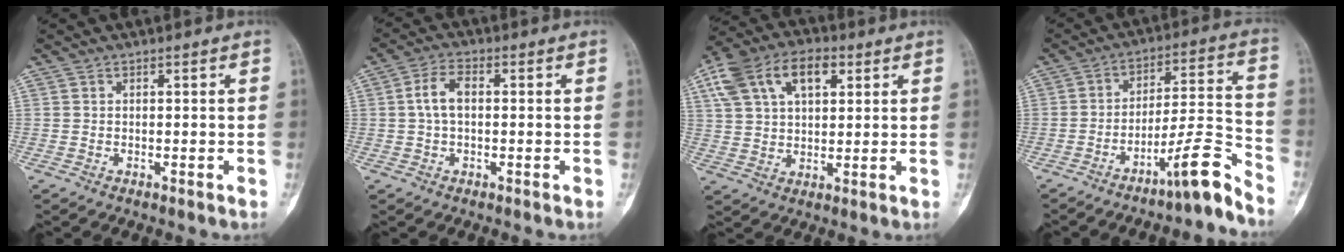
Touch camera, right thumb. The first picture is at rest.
{"total": 4.9, "force": [0.4, 2.7, 4.0], "torque": [-0.084, 0.014, 0.002]}
{"total": 15.3, "force": [6.4, 9.3, 10.4], "torque": [-0.187, 0.014, 0.113]}
{"total": 10.7, "force": [-8.2, 0.3, 6.8], "torque": [-0.103, 0.090, -0.135]}